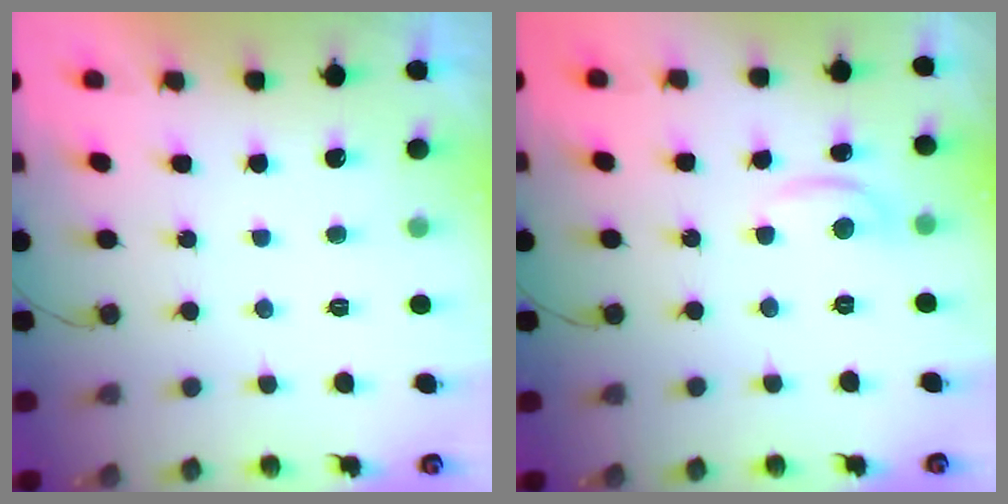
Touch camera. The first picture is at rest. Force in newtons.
{"total": 5.5, "press": 5.5, "slide": 0.2}